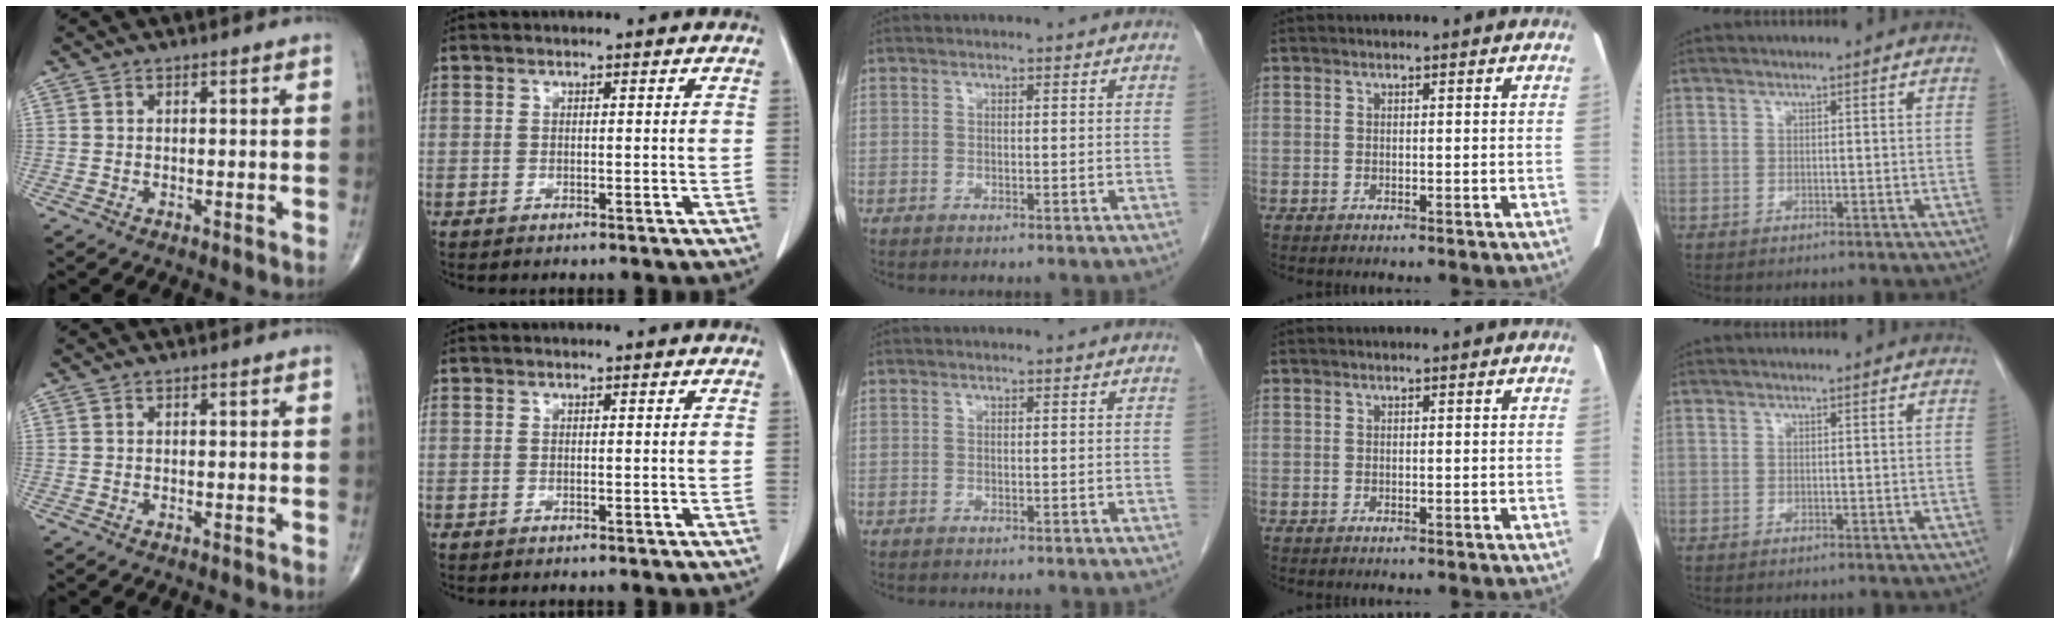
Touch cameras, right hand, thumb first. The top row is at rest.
{}